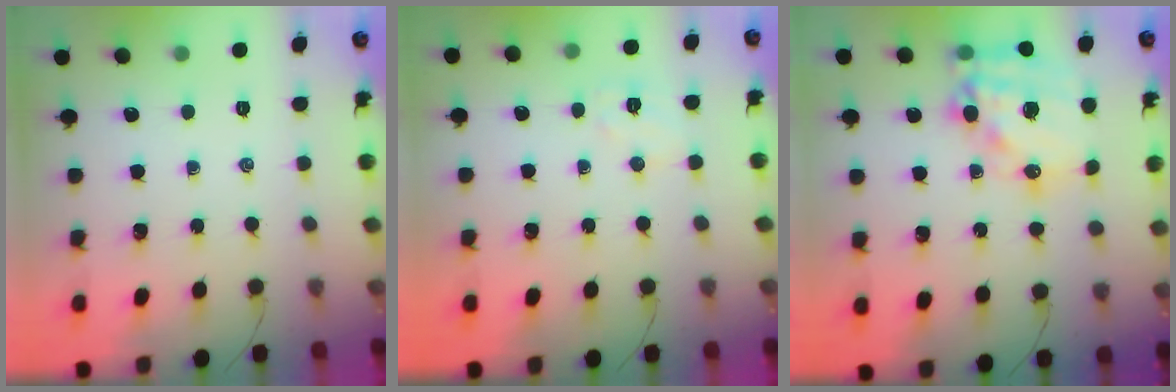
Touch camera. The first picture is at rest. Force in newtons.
{"total": 5.4, "press": 5.3, "slide": 1.0}
{"total": 18.8, "press": 18.4, "slide": 4.1}